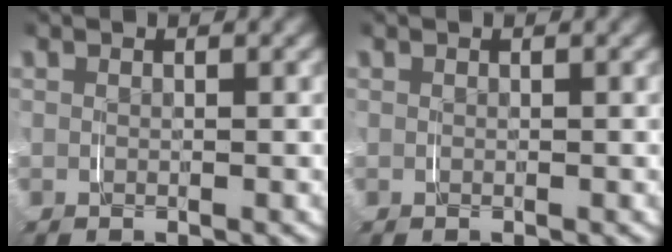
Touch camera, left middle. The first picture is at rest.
{"total": 0.0}